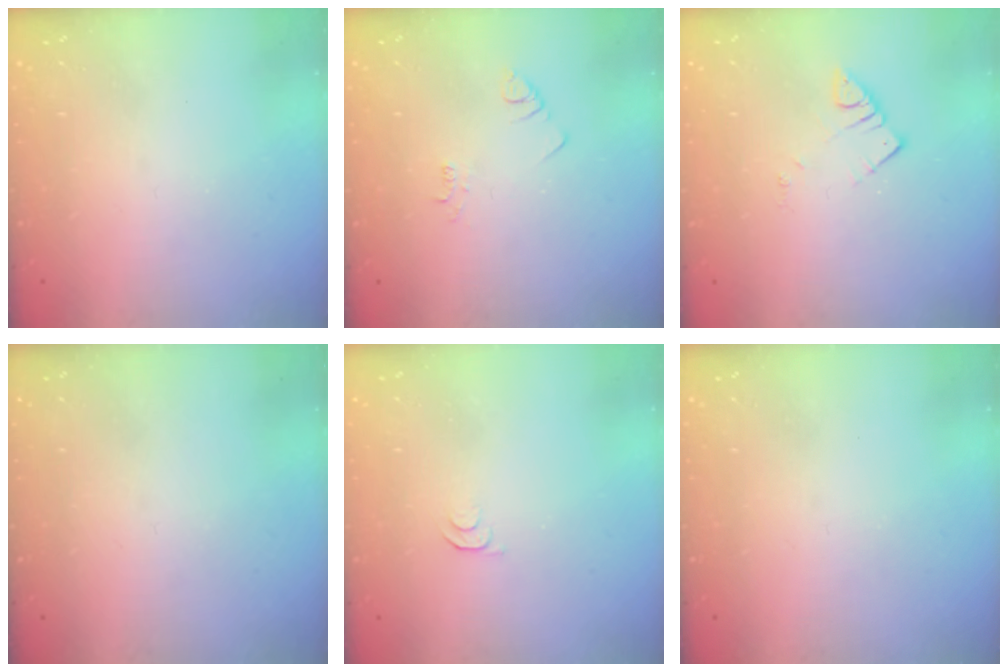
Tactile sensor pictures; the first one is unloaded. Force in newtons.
{"total": 2.1, "press": 2.1, "slide": 0.4}
{"total": 2.8, "press": 2.7, "slide": 0.3}
{"total": 0.0}
{"total": 3.9, "press": 3.8, "slide": 0.5}
{"total": 0.0}